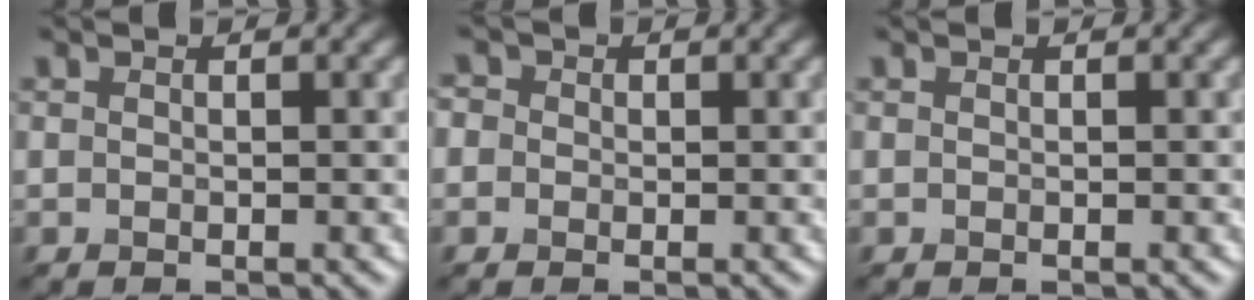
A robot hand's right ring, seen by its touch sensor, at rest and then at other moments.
{"total": 0.7, "force": [0.2, 0.7, -0.2], "torque": [-0.004, 0.012, 0.000]}
{"total": 0.0}